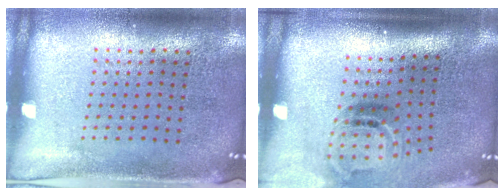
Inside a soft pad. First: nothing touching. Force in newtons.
{"total": 2.0, "press": 1.2, "slide": 1.6}